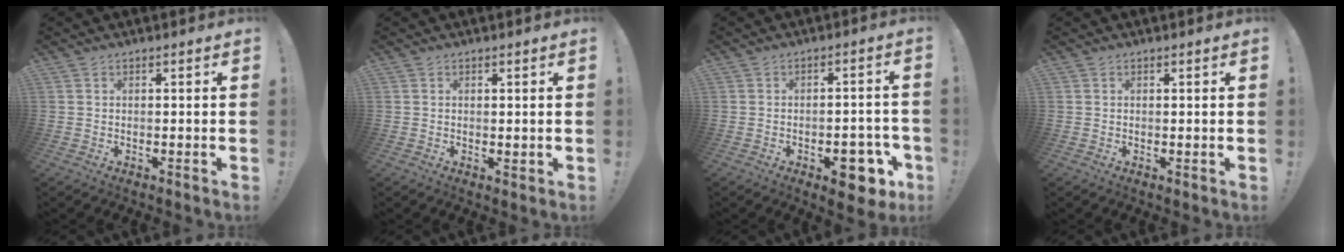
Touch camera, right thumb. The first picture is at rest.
{"total": 1.1, "force": [0.8, 0.7, 0.5], "torque": [-0.002, -0.002, 0.013]}
{"total": 10.4, "force": [-5.0, 5.5, 7.3], "torque": [-0.056, 0.028, -0.080]}
{"total": 0.5, "force": [0.4, 0.3, 0.1], "torque": [0.004, -0.002, 0.006]}